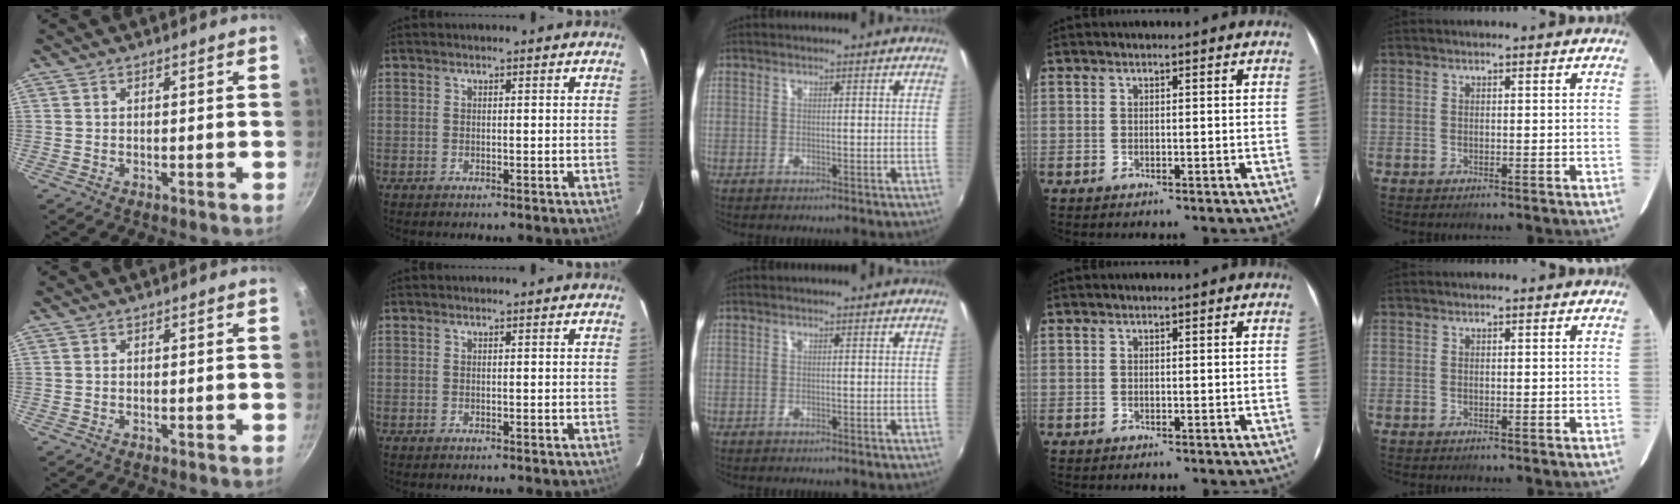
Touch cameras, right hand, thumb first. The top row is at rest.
{}